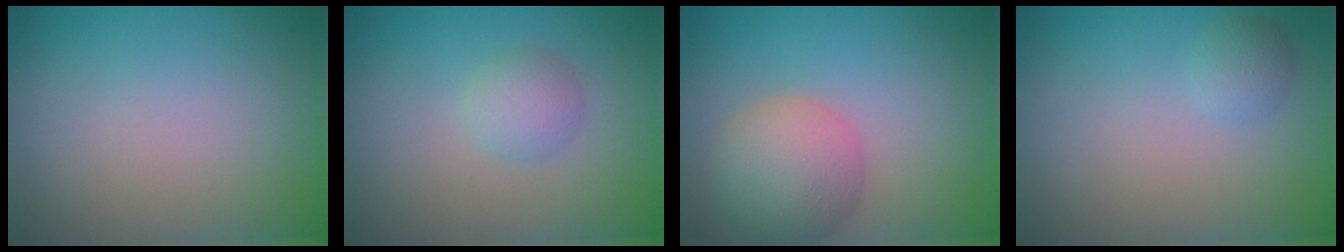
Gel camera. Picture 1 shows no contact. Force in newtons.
{"total": 2.0, "press": 2.0, "slide": 0.0}
{"total": 5.6, "press": 5.6, "slide": 0.2}
{"total": 1.3, "press": 1.3, "slide": 0.1}